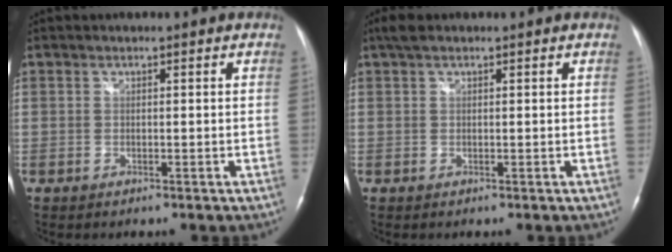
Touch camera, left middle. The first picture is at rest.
{"total": 2.2, "force": [1.6, 0.8, 1.3], "torque": [-0.030, 0.020, 0.030]}